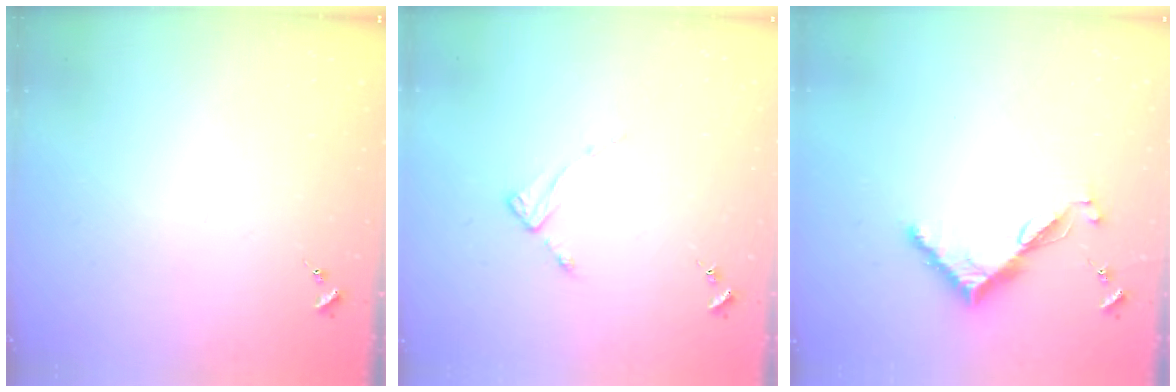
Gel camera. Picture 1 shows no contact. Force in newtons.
{"total": 2.6, "press": 2.6, "slide": 0.3}
{"total": 7.4, "press": 7.4, "slide": 0.7}